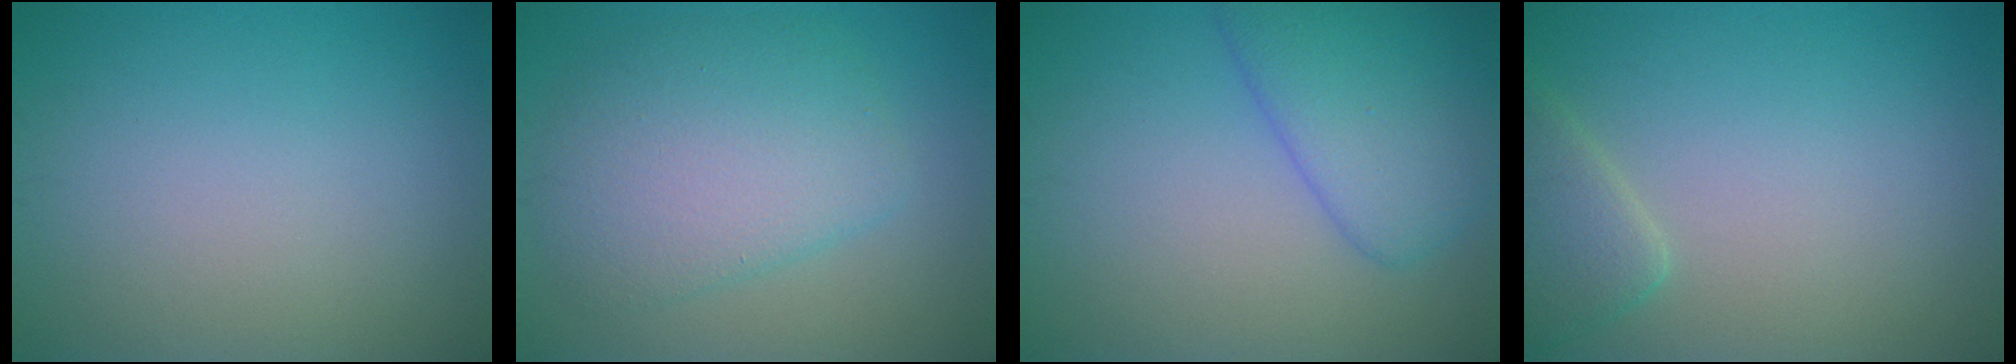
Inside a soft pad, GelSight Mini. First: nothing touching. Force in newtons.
{"total": 6.0, "press": 6.0, "slide": 0.2}
{"total": 5.3, "press": 5.3, "slide": 0.1}
{"total": 2.8, "press": 2.8, "slide": 0.2}